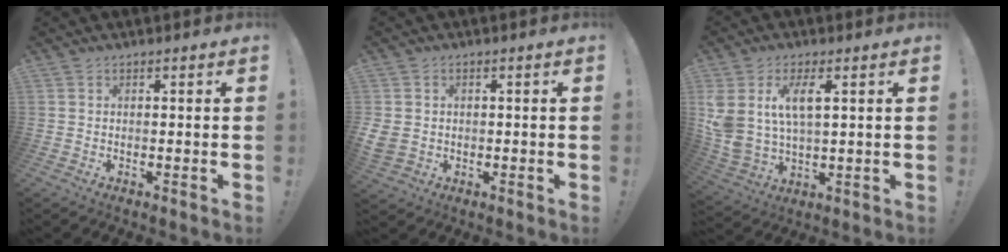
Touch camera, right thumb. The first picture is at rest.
{"total": 4.2, "force": [0.3, 3.8, 1.7], "torque": [-0.044, -0.006, 0.006]}
{"total": 10.5, "force": [4.2, 5.2, 8.1], "torque": [-0.171, -0.013, 0.077]}